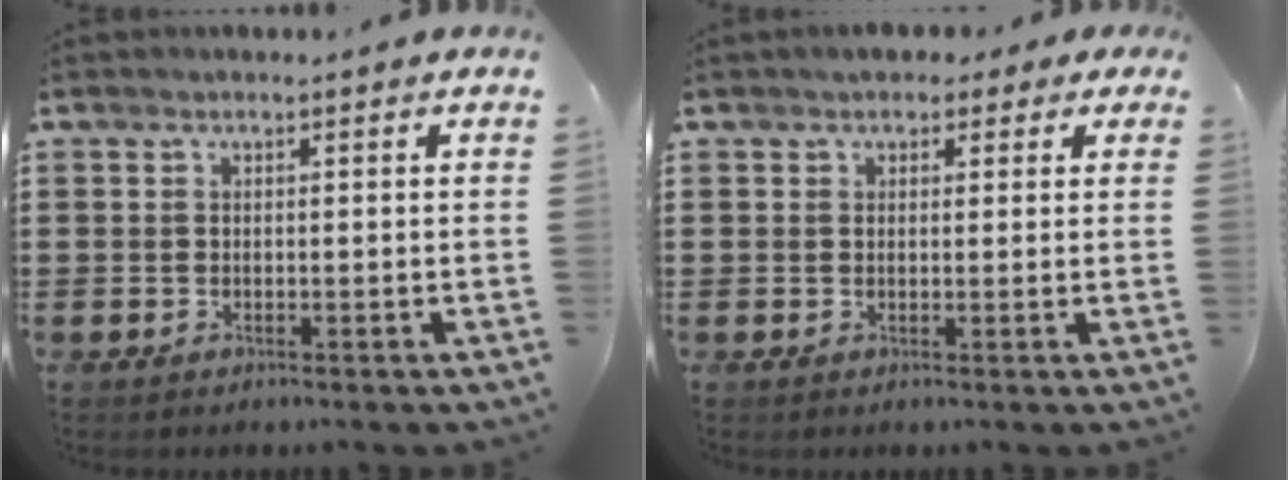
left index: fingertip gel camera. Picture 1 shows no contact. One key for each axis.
{"total": 1.9, "fx": 1.1, "fy": 1.4, "fz": 0.5, "tx": -0.008, "ty": 0.009, "tz": 0.016}